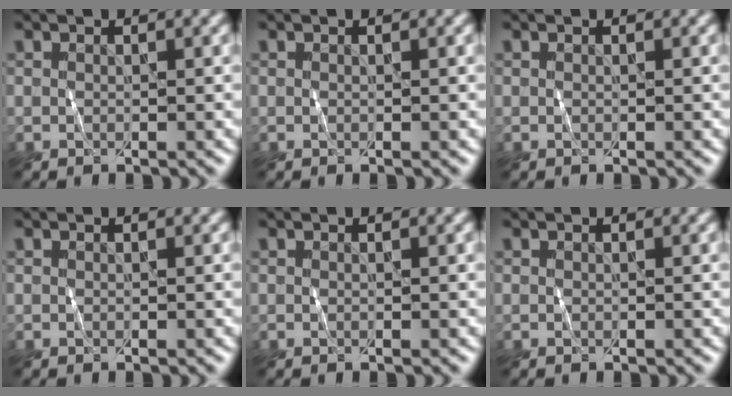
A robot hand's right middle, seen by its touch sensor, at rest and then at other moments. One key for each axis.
{"total": 0.0}
{"total": 0.0}
{"total": 0.0}
{"total": 0.0}
{"total": 0.0}